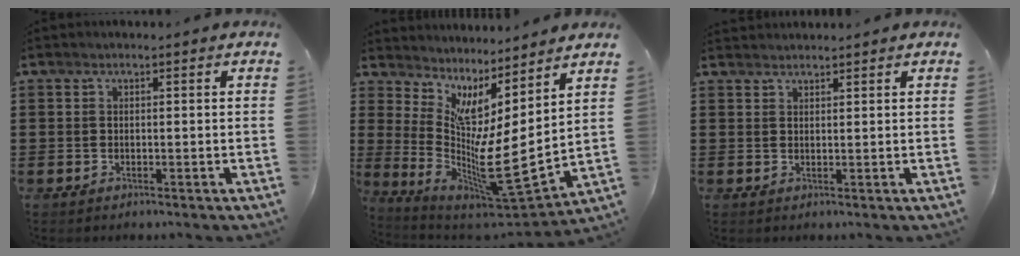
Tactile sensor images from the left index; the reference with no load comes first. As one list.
[{"total": 7.0, "force": [-0.6, 0.6, 7.0], "torque": [-0.139, -0.050, -0.019]}, {"total": 1.4, "force": [1.4, 0.1, 0.0], "torque": [-0.002, 0.001, 0.027]}]